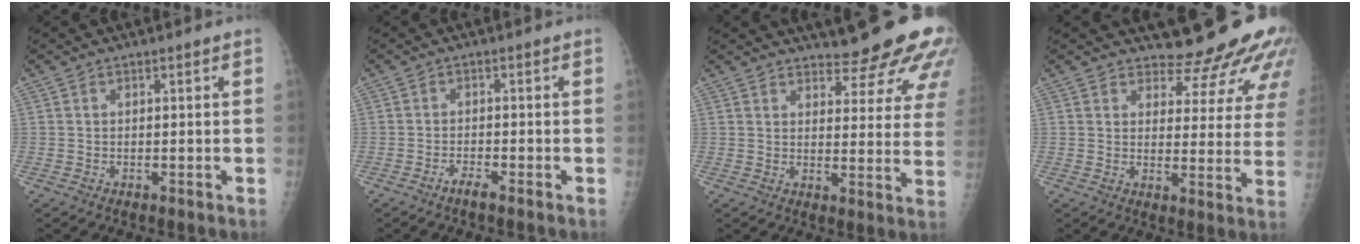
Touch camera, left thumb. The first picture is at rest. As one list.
[{"total": 2.0, "force": [-1.6, 0.1, 1.1], "torque": [-0.033, 0.003, -0.033]}, {"total": 16.3, "force": [13.9, 4.3, 7.4], "torque": [-0.063, -0.095, 0.158]}, {"total": 13.5, "force": [12.2, 4.3, 3.7], "torque": [-0.003, -0.099, 0.136]}]